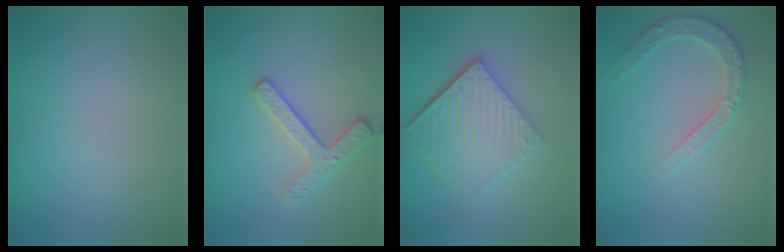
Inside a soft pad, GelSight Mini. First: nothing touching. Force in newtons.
{"total": 2.5, "press": 2.4, "slide": 0.4}
{"total": 6.2, "press": 4.1, "slide": 4.6}
{"total": 2.6, "press": 2.5, "slide": 0.8}